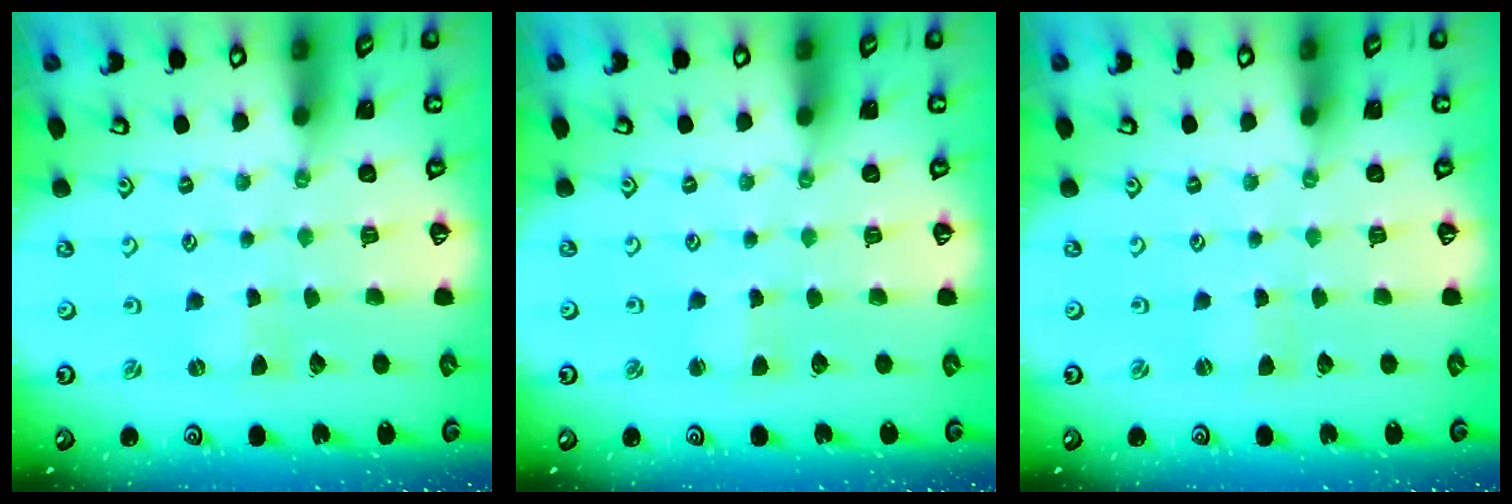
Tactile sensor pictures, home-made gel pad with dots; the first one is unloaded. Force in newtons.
{"total": 2.3, "press": 2.3, "slide": 0.4}
{"total": 0.8, "press": 0.8, "slide": 0.0}